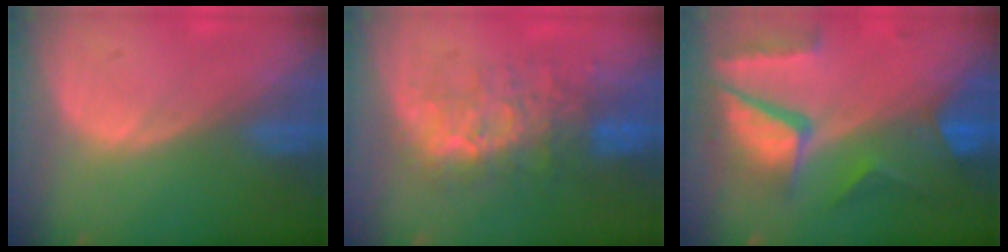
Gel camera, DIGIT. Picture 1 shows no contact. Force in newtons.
{"total": 9.0, "press": 8.3, "slide": 3.5}
{"total": 10.6, "press": 8.8, "slide": 5.9}